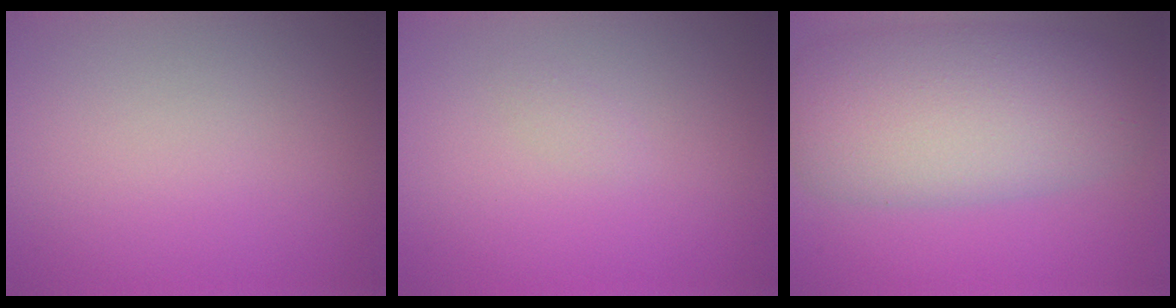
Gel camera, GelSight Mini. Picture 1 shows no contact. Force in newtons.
{"total": 0.6, "press": 0.6, "slide": 0.0}
{"total": 10.4, "press": 10.3, "slide": 0.5}